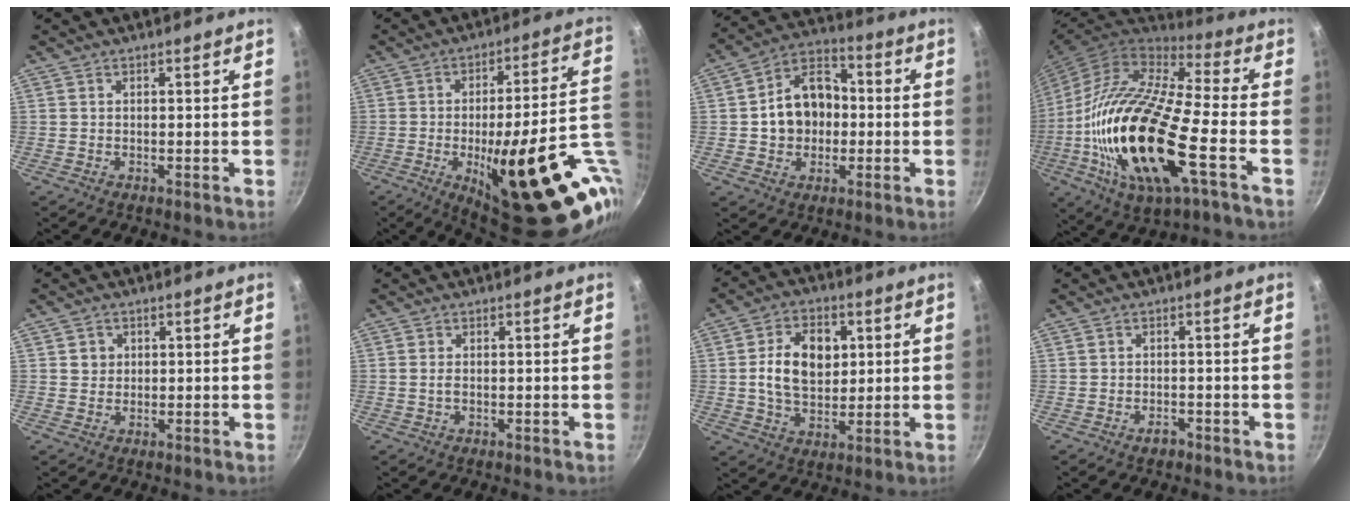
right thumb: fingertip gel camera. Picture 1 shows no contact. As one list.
[{"total": 31.3, "force": [-8.1, 9.6, 28.6], "torque": [-0.339, -0.001, -0.100]}, {"total": 12.8, "force": [-0.4, 10.0, 8.0], "torque": [-0.096, 0.027, -0.017]}, {"total": 27.4, "force": [-6.4, 9.1, 25.0], "torque": [-0.476, 0.007, -0.133]}, {"total": 2.4, "force": [0.6, 2.2, 0.6], "torque": [0.004, 0.002, 0.007]}, {"total": 1.3, "force": [-0.1, 0.8, 1.0], "torque": [-0.021, 0.000, -0.002]}, {"total": 12.1, "force": [1.9, 8.4, 8.5], "torque": [-0.118, -0.002, 0.029]}, {"total": 1.8, "force": [-1.2, 1.0, 0.9], "torque": [-0.008, 0.013, -0.017]}]